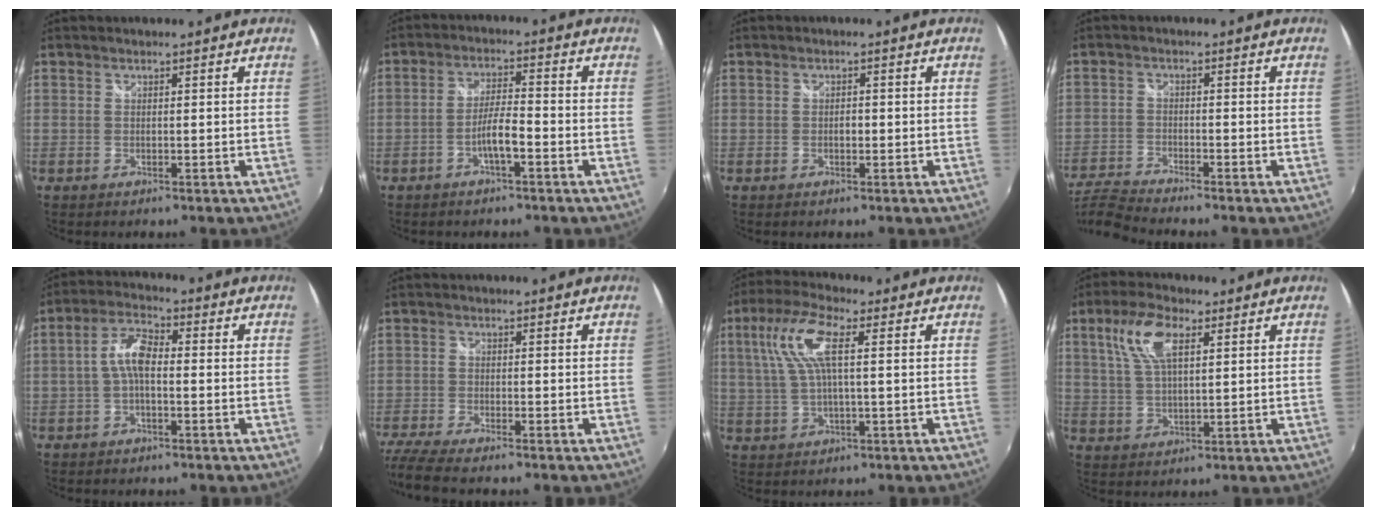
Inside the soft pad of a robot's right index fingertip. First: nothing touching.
{"total": 4.6, "force": [-2.4, 0.6, 3.9], "torque": [-0.078, 0.005, -0.041]}
{"total": 1.1, "force": [-0.2, 0.8, 0.7], "torque": [-0.012, 0.000, -0.005]}
{"total": 7.3, "force": [-7.0, -0.3, 2.0], "torque": [-0.064, -0.018, -0.143]}
{"total": 5.6, "force": [-0.8, 2.3, 5.0], "torque": [-0.106, 0.018, -0.018]}
{"total": 7.7, "force": [-6.7, 0.4, 3.8], "torque": [-0.104, -0.033, -0.122]}
{"total": 9.7, "force": [2.0, 2.9, 9.0], "torque": [-0.180, 0.016, 0.038]}
{"total": 9.2, "force": [3.9, 3.8, 7.5], "torque": [-0.151, 0.016, 0.076]}